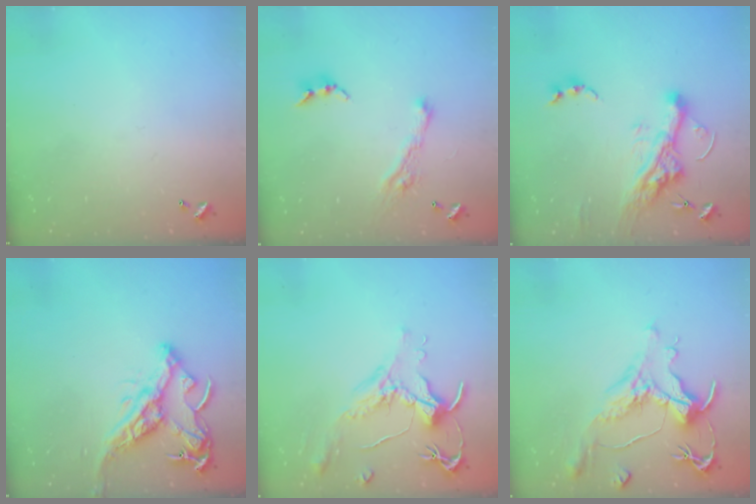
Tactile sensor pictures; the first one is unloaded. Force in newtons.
{"total": 5.8, "press": 5.8, "slide": 0.9}
{"total": 12.9, "press": 12.8, "slide": 1.9}
{"total": 15.3, "press": 15.2, "slide": 1.8}
{"total": 1.6, "press": 1.4, "slide": 0.7}
{"total": 1.1, "press": 0.2, "slide": 1.1}